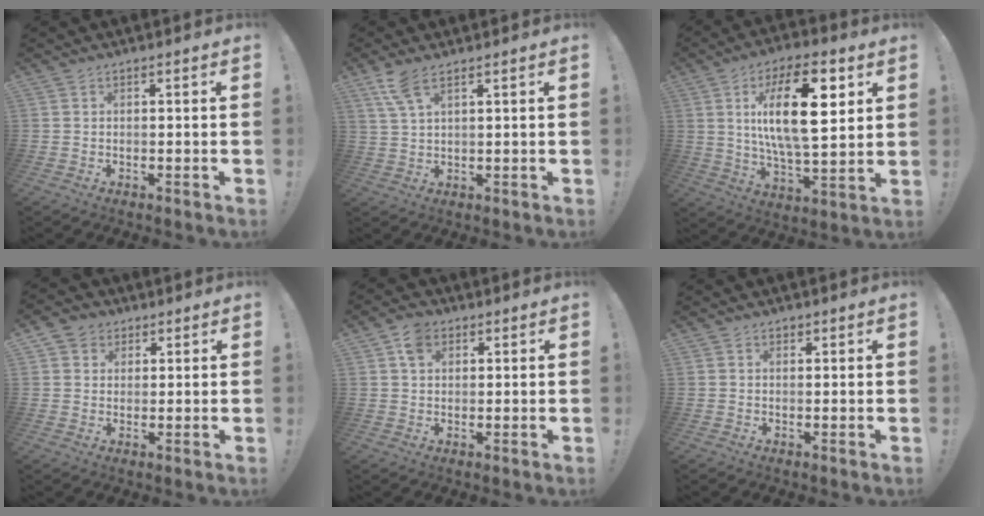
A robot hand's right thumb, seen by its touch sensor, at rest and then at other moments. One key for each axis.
{"total": 6.1, "fx": 4.0, "fy": 1.6, "fz": 4.4, "tx": -0.090, "ty": -0.010, "tz": 0.074}
{"total": 20.3, "fx": 6.1, "fy": 7.4, "fz": 17.9, "tx": -0.322, "ty": -0.009, "tz": 0.082}
{"total": 5.0, "fx": 2.0, "fy": 4.5, "fz": 1.0, "tx": -0.015, "ty": -0.008, "tz": 0.039}
{"total": 5.8, "fx": 2.7, "fy": 4.0, "fz": 3.2, "tx": -0.056, "ty": 0.002, "tz": 0.052}
{"total": 0.9, "fx": 0.6, "fy": 0.6, "fz": 0.1, "tx": 0.001, "ty": -0.002, "tz": 0.011}